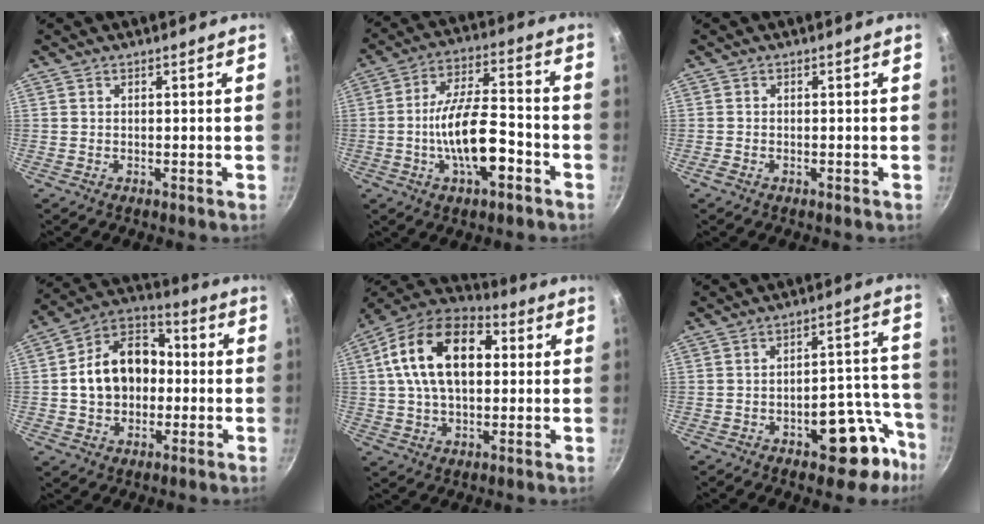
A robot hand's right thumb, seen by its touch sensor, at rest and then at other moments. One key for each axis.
{"total": 13.9, "fx": -4.7, "fy": 5.4, "fz": 11.9, "tx": -0.193, "ty": 0.036, "tz": -0.084}
{"total": 1.0, "fx": -0.7, "fy": 0.4, "fz": 0.6, "tx": -0.018, "ty": 0.005, "tz": -0.017}
{"total": 15.9, "fx": -0.2, "fy": 12.0, "fz": 10.4, "tx": -0.144, "ty": 0.037, "tz": -0.018}
{"total": 19.2, "fx": 3.6, "fy": 11.9, "fz": 14.6, "tx": -0.226, "ty": 0.023, "tz": 0.043}
{"total": 14.2, "fx": -7.3, "fy": 7.1, "fz": 9.9, "tx": -0.053, "ty": 0.064, "tz": -0.090}